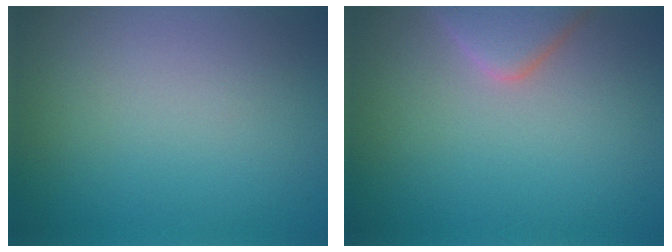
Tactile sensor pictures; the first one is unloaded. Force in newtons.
{"total": 3.8, "press": 3.7, "slide": 0.3}